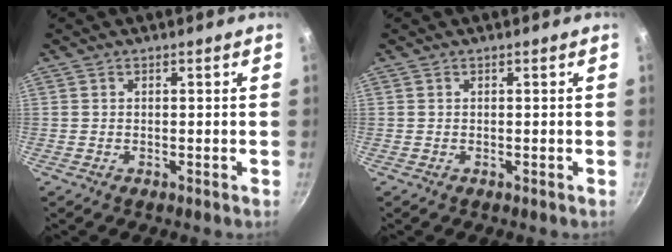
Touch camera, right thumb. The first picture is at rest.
{"total": 0.0}